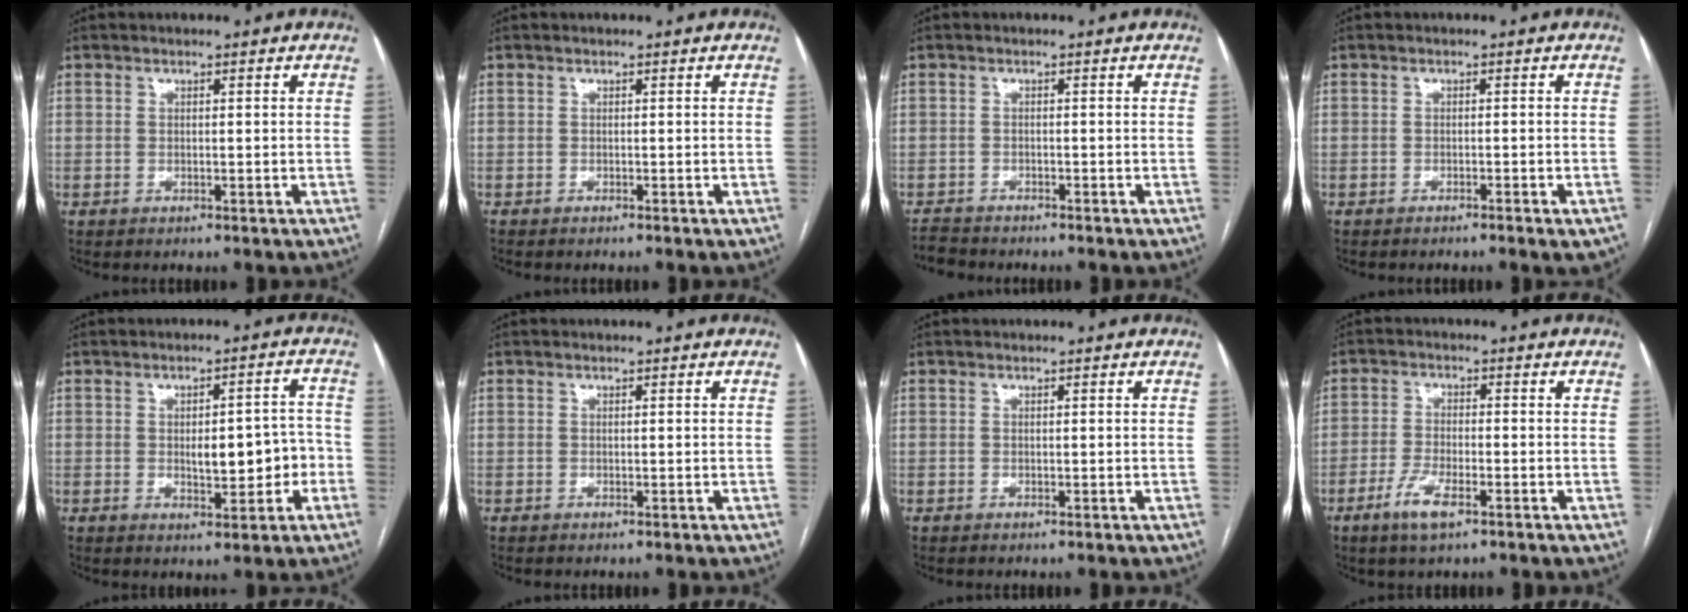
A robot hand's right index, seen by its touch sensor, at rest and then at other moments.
{"total": 0.0}
{"total": 2.3, "force": [-2.2, 0.2, -0.4], "torque": [0.007, -0.012, -0.039]}
{"total": 2.7, "force": [-1.9, 0.3, 1.9], "torque": [-0.018, 0.001, -0.021]}
{"total": 6.8, "force": [-1.3, 2.8, 6.1], "torque": [-0.081, 0.021, -0.006]}
{"total": 0.0}
{"total": 0.0}
{"total": 4.8, "force": [-2.8, 1.3, 3.7], "torque": [-0.080, -0.004, -0.052]}